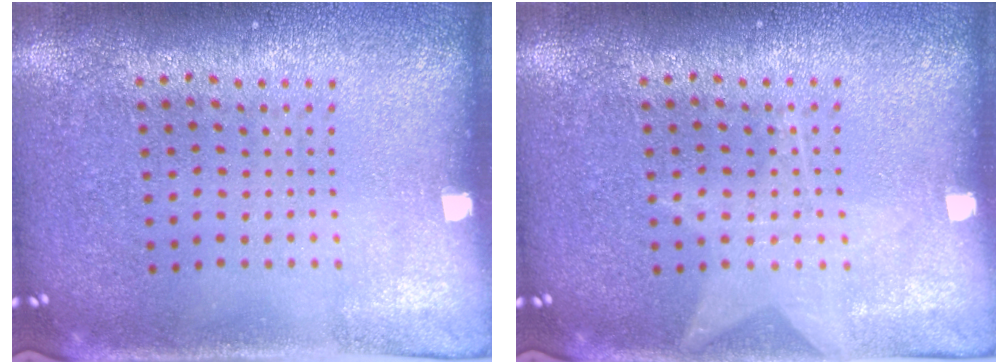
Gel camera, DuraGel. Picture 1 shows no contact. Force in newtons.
{"total": 1.3, "press": 1.3, "slide": 0.1}